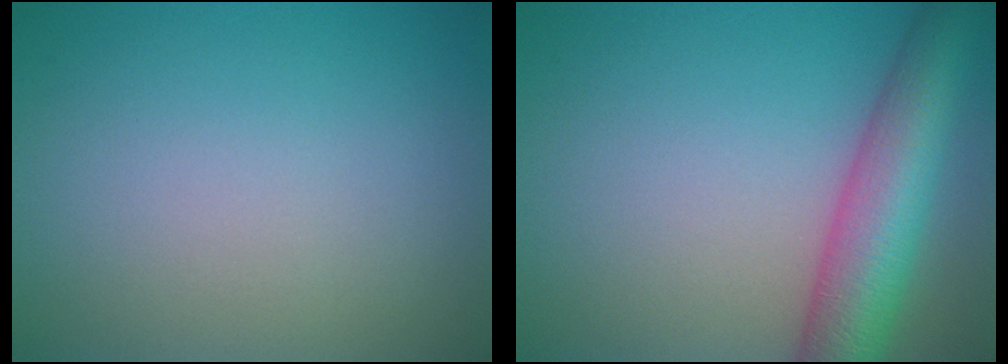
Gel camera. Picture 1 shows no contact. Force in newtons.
{"total": 7.9, "press": 7.9, "slide": 0.3}